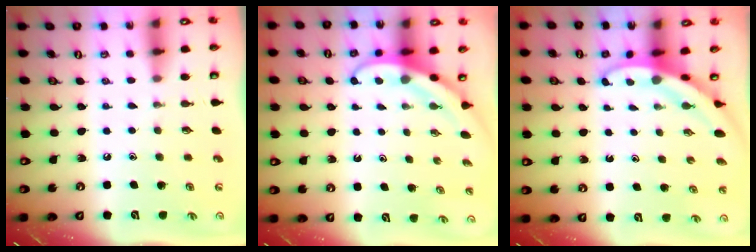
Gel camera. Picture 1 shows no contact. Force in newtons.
{"total": 3.9, "press": 3.9, "slide": 0.3}
{"total": 3.7, "press": 3.7, "slide": 0.2}